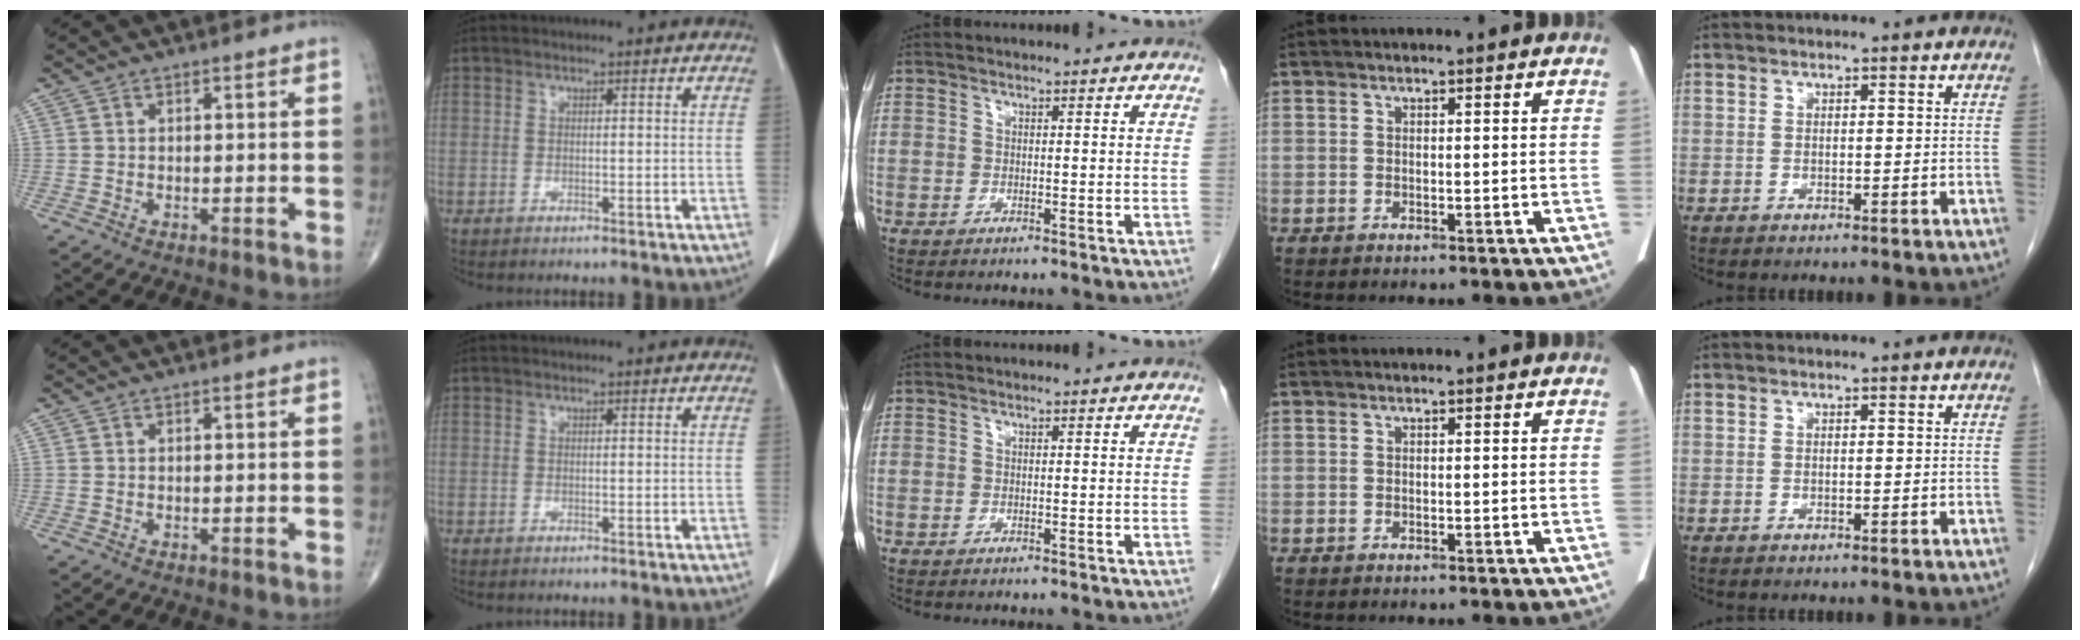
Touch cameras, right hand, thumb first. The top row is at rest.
{}